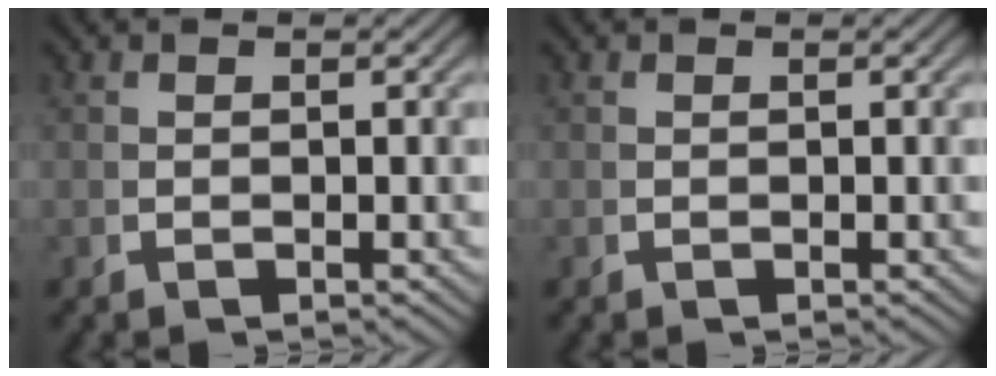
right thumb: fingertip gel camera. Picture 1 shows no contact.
{"total": 0.0}